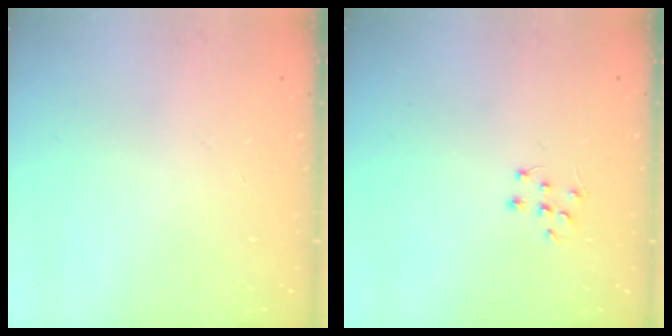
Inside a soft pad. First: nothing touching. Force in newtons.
{"total": 6.1, "press": 6.1, "slide": 0.4}